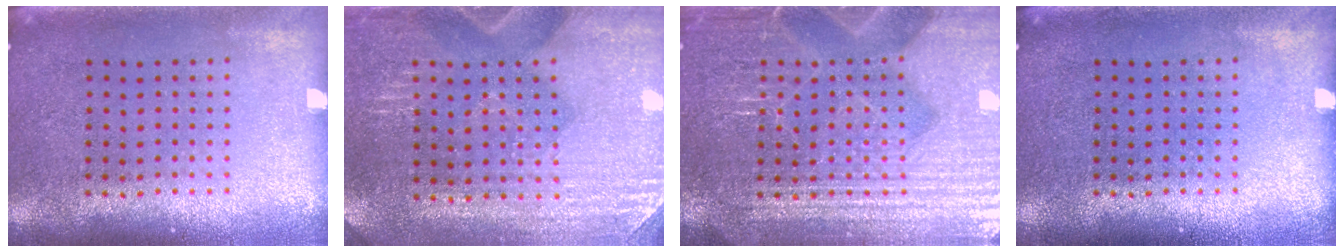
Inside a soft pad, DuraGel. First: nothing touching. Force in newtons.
{"total": 3.0, "press": 2.9, "slide": 0.6}
{"total": 4.5, "press": 4.4, "slide": 0.9}
{"total": 0.0}